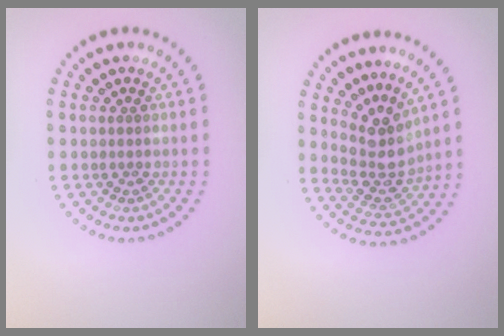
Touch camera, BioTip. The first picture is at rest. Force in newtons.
{"total": 3.8, "press": 2.8, "slide": 2.6}